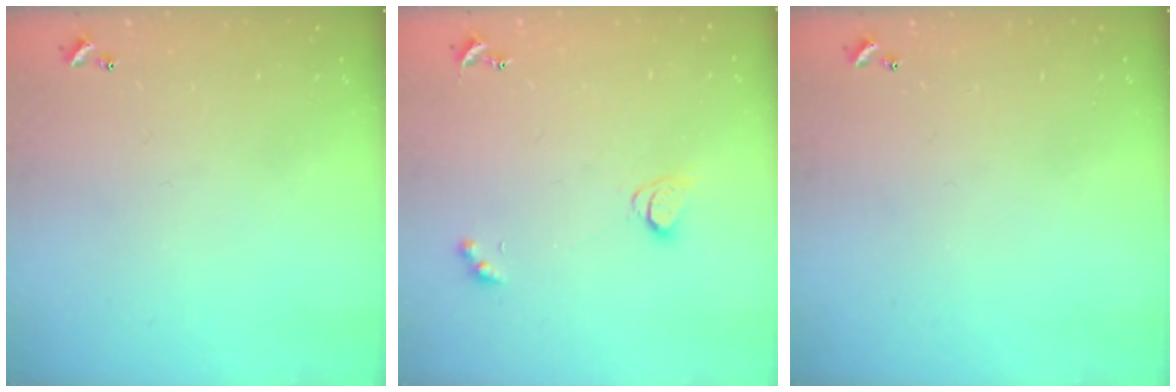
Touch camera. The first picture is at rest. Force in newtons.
{"total": 1.9, "press": 1.9, "slide": 0.4}
{"total": 0.0}